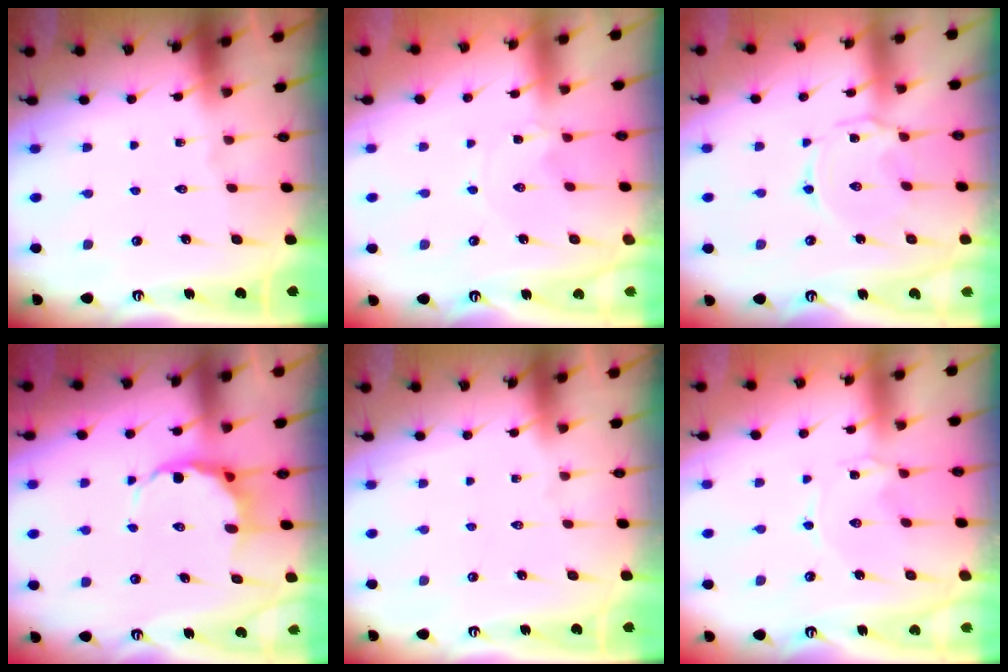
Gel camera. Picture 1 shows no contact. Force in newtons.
{"total": 0.0}
{"total": 2.4, "press": 2.4, "slide": 0.4}
{"total": 6.8, "press": 6.6, "slide": 1.6}
{"total": 0.0}
{"total": 0.8, "press": 0.8, "slide": 0.1}